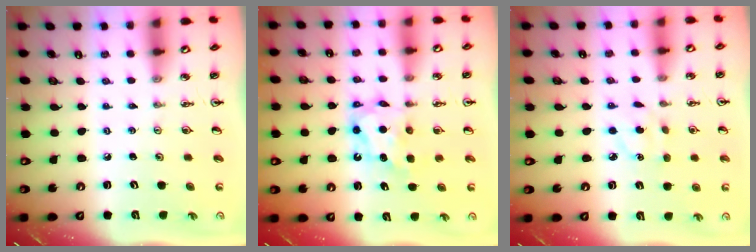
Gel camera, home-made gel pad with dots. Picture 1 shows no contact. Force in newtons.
{"total": 6.9, "press": 6.9, "slide": 0.6}
{"total": 3.9, "press": 3.9, "slide": 0.5}